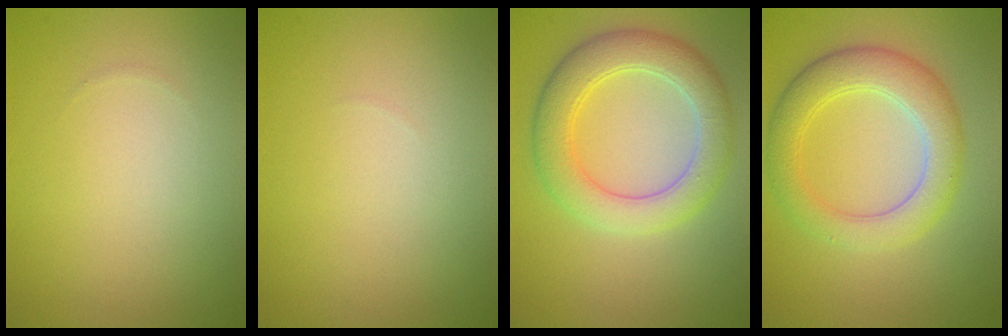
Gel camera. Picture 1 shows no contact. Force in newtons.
{"total": 0.0}
{"total": 5.3, "press": 5.3, "slide": 0.0}
{"total": 4.8, "press": 4.8, "slide": 0.0}